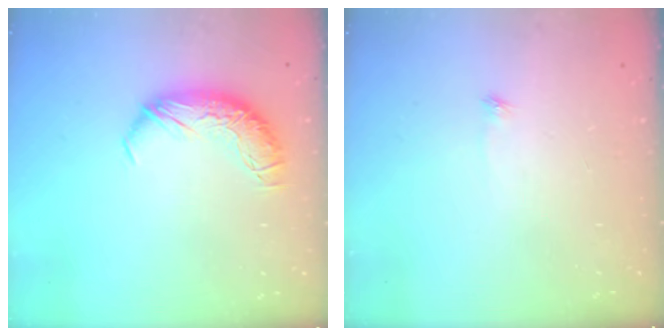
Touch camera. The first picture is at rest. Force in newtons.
{"total": 8.4, "press": 8.4, "slide": 0.6}